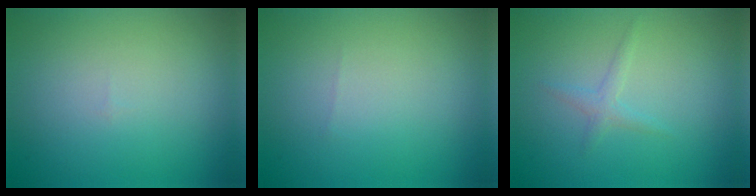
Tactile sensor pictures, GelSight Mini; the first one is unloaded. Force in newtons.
{"total": 0.0}
{"total": 1.2, "press": 1.2, "slide": 0.1}